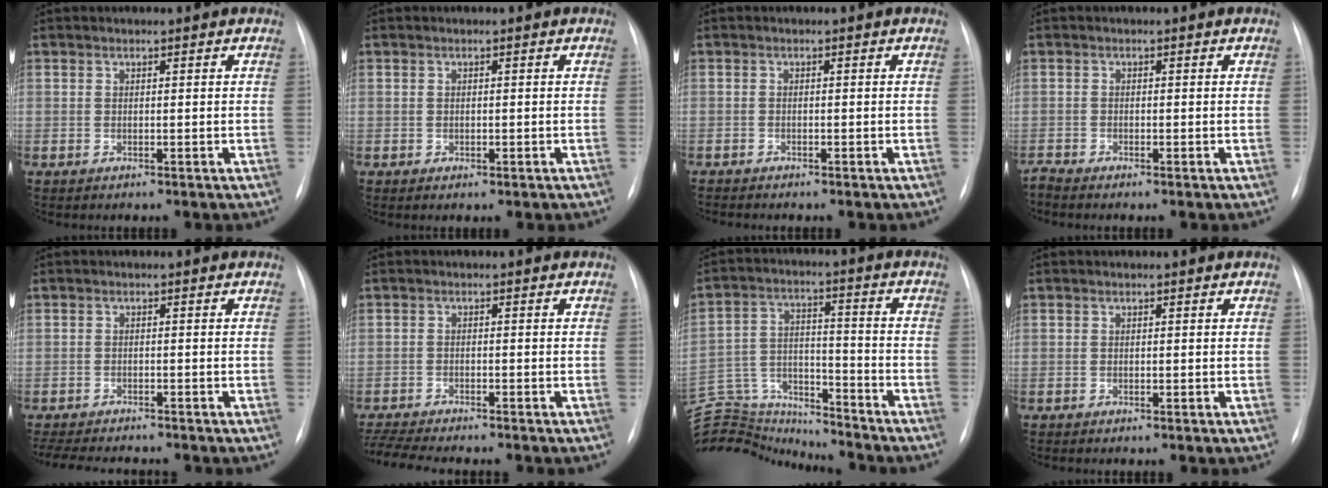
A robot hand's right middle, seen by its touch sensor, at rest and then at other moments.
{"total": 0.9, "force": [-0.4, 0.5, 0.6], "torque": [-0.014, -0.003, -0.001]}
{"total": 1.8, "force": [-1.7, 0.3, 0.6], "torque": [-0.005, -0.002, -0.022]}
{"total": 1.0, "force": [-1.0, -0.2, 0.0], "torque": [-0.003, -0.005, -0.019]}
{"total": 9.0, "force": [-8.2, 1.5, 3.4], "torque": [-0.058, -0.011, -0.120]}
{"total": 8.3, "force": [-7.5, 0.5, 3.4], "torque": [-0.065, -0.014, -0.120]}
{"total": 19.1, "force": [-18.2, 4.4, 3.9], "torque": [-0.106, 0.034, -0.291]}
{"total": 0.0}